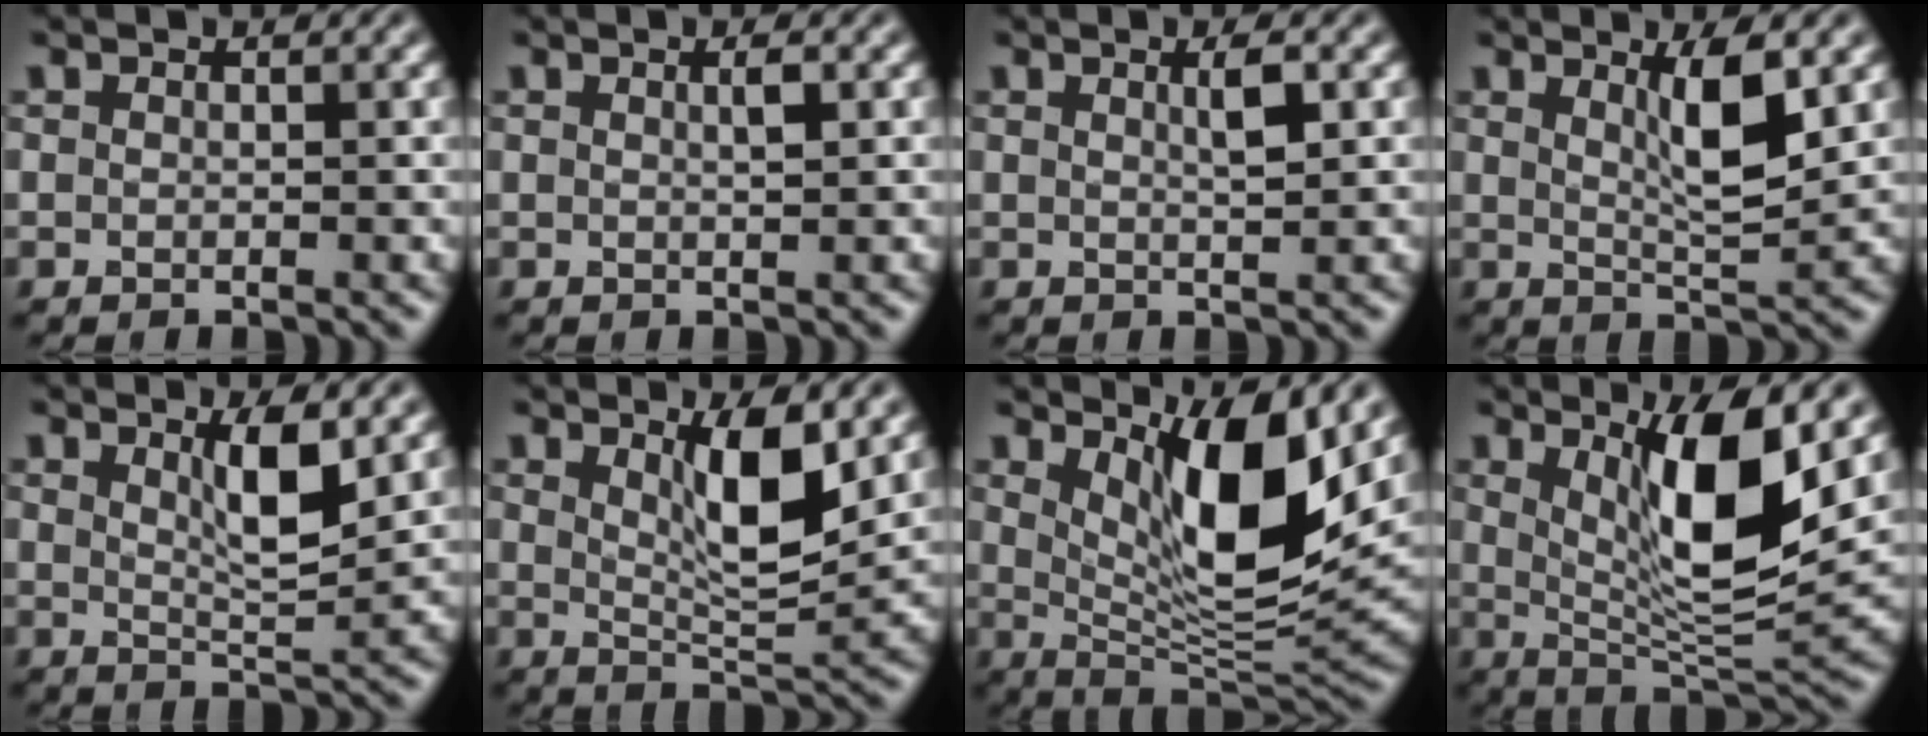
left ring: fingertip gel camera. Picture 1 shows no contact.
{"total": 1.2, "force": [0.4, 0.2, 1.1], "torque": [-0.017, 0.004, 0.005]}
{"total": 1.9, "force": [0.7, 0.4, 1.7], "torque": [-0.026, 0.002, 0.009]}
{"total": 4.3, "force": [1.6, 0.9, 3.9], "torque": [-0.066, -0.008, 0.029]}
{"total": 3.9, "force": [1.6, 0.9, 3.5], "torque": [-0.059, -0.008, 0.028]}
{"total": 5.4, "force": [2.0, 1.4, 4.8], "torque": [-0.081, -0.011, 0.037]}
{"total": 9.1, "force": [3.5, 2.8, 8.0], "torque": [-0.130, -0.025, 0.066]}
{"total": 8.9, "force": [2.7, 2.4, 8.1], "torque": [-0.132, -0.021, 0.052]}